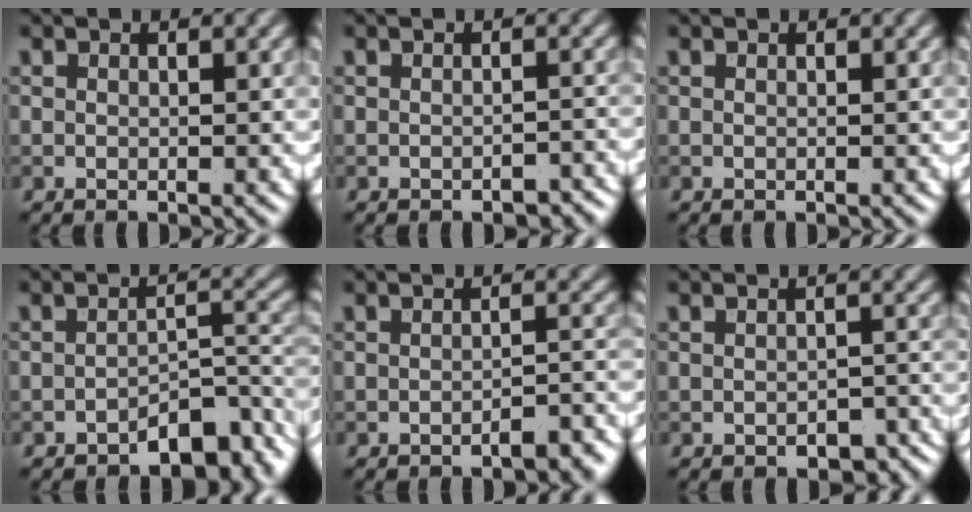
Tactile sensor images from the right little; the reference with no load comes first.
{"total": 1.7, "force": [-1.1, 0.8, 0.9], "torque": [-0.012, 0.002, -0.014]}
{"total": 0.0}
{"total": 4.7, "force": [-3.2, 1.9, 2.9], "torque": [-0.033, 0.007, -0.051]}
{"total": 2.6, "force": [-1.9, 0.7, 1.6], "torque": [-0.019, 0.007, -0.028]}
{"total": 2.8, "force": [-1.6, 1.5, 1.6], "torque": [-0.019, -0.005, -0.016]}